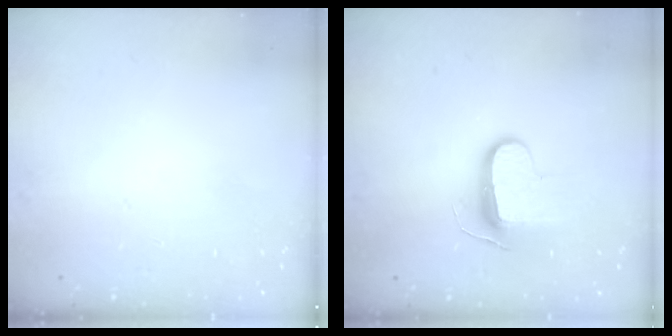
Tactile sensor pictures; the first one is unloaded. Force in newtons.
{"total": 9.2, "press": 9.2, "slide": 0.9}